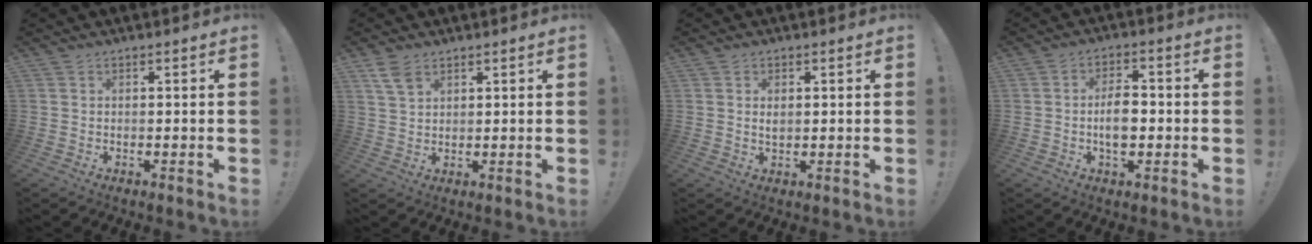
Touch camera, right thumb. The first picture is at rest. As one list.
[{"total": 5.1, "force": [3.1, 2.8, 2.9], "torque": [-0.046, -0.012, 0.060]}, {"total": 1.6, "force": [0.4, 0.9, 1.2], "torque": [-0.017, -0.002, 0.006]}, {"total": 7.3, "force": [-1.3, 4.1, 5.9], "torque": [-0.099, 0.005, -0.028]}]